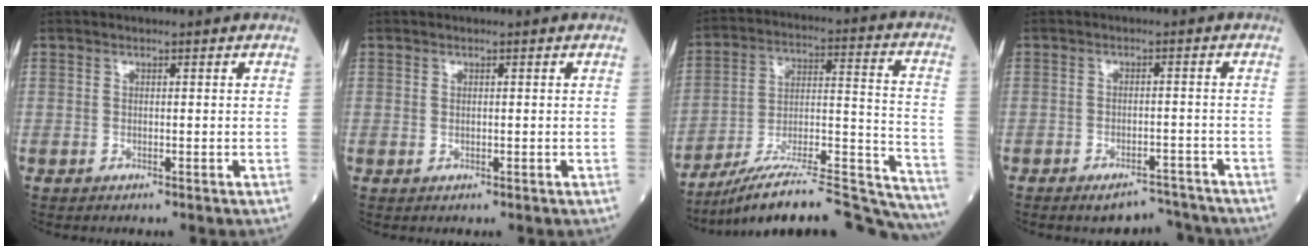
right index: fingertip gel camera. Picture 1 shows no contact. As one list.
[{"total": 0.6, "force": [0.2, 0.4, 0.4], "torque": [-0.004, -0.002, 0.006]}, {"total": 26.5, "force": [-24.5, 1.5, 10.2], "torque": [-0.090, 0.021, -0.359]}, {"total": 4.7, "force": [-4.4, 1.4, 0.7], "torque": [0.005, 0.004, -0.063]}]